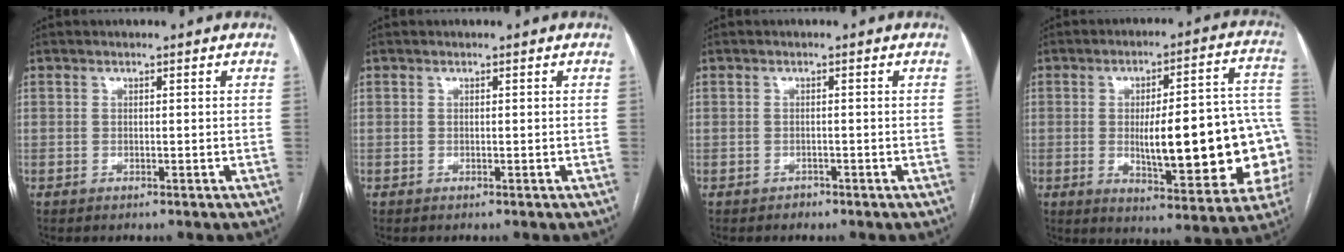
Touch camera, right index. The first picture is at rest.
{"total": 0.0}
{"total": 0.8, "force": [-0.6, 0.5, 0.0], "torque": [-0.003, 0.002, -0.013]}
{"total": 21.4, "force": [-2.6, 5.1, 20.7], "torque": [-0.210, 0.032, -0.016]}